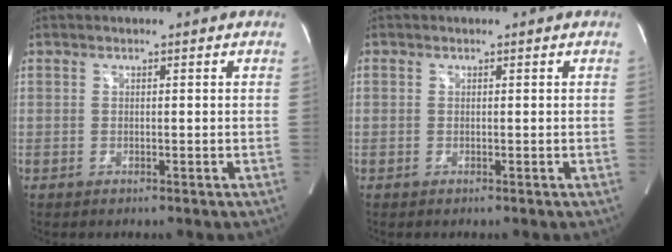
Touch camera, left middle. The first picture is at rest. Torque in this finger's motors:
{"motor_torque": [0.17, -0.19, 0.06, -0.01]}